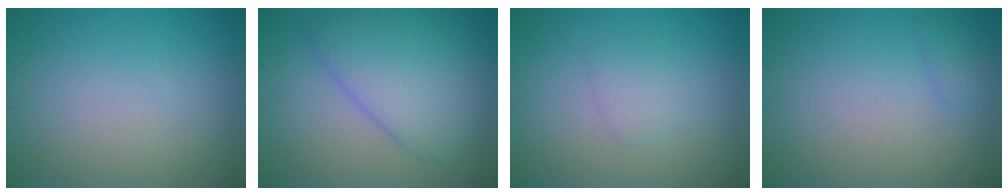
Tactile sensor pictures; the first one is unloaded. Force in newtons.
{"total": 5.9, "press": 5.9, "slide": 0.4}
{"total": 1.5, "press": 1.5, "slide": 0.0}
{"total": 1.0, "press": 1.0, "slide": 0.1}